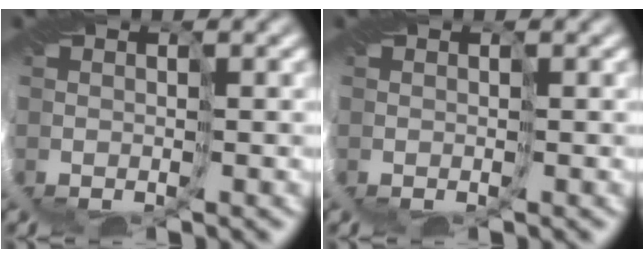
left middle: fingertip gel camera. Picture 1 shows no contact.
{"total": 0.0}